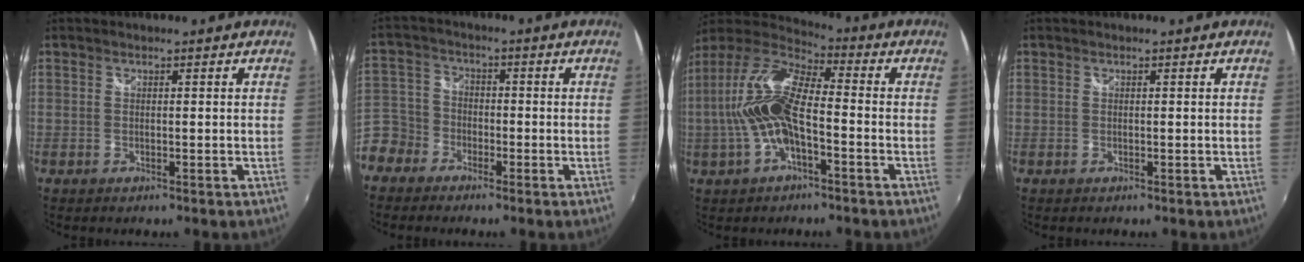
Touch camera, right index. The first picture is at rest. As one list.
[{"total": 9.7, "force": [-5.6, 7.5, 2.3], "torque": [-0.070, 0.025, -0.120]}, {"total": 15.3, "force": [-2.5, 5.8, 14.0], "torque": [-0.276, 0.007, -0.050]}, {"total": 0.0}]